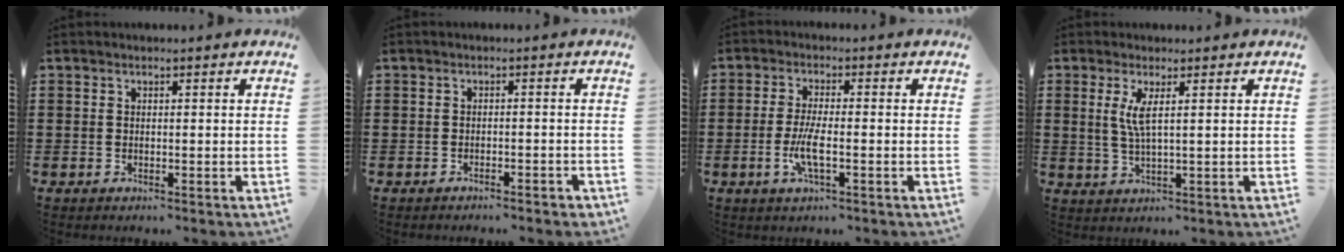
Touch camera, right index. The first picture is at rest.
{"total": 1.3, "force": [-1.3, 0.0, 0.3], "torque": [-0.009, 0.002, -0.026]}
{"total": 5.4, "force": [-1.7, 1.2, 5.0], "torque": [-0.110, -0.008, -0.038]}
{"total": 3.6, "force": [1.1, 0.3, 3.4], "torque": [-0.073, -0.004, 0.017]}